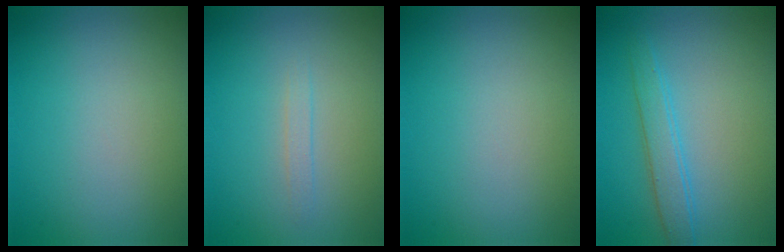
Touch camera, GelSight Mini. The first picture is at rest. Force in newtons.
{"total": 0.9, "press": 0.8, "slide": 0.1}
{"total": 0.0}
{"total": 2.5, "press": 2.5, "slide": 0.1}